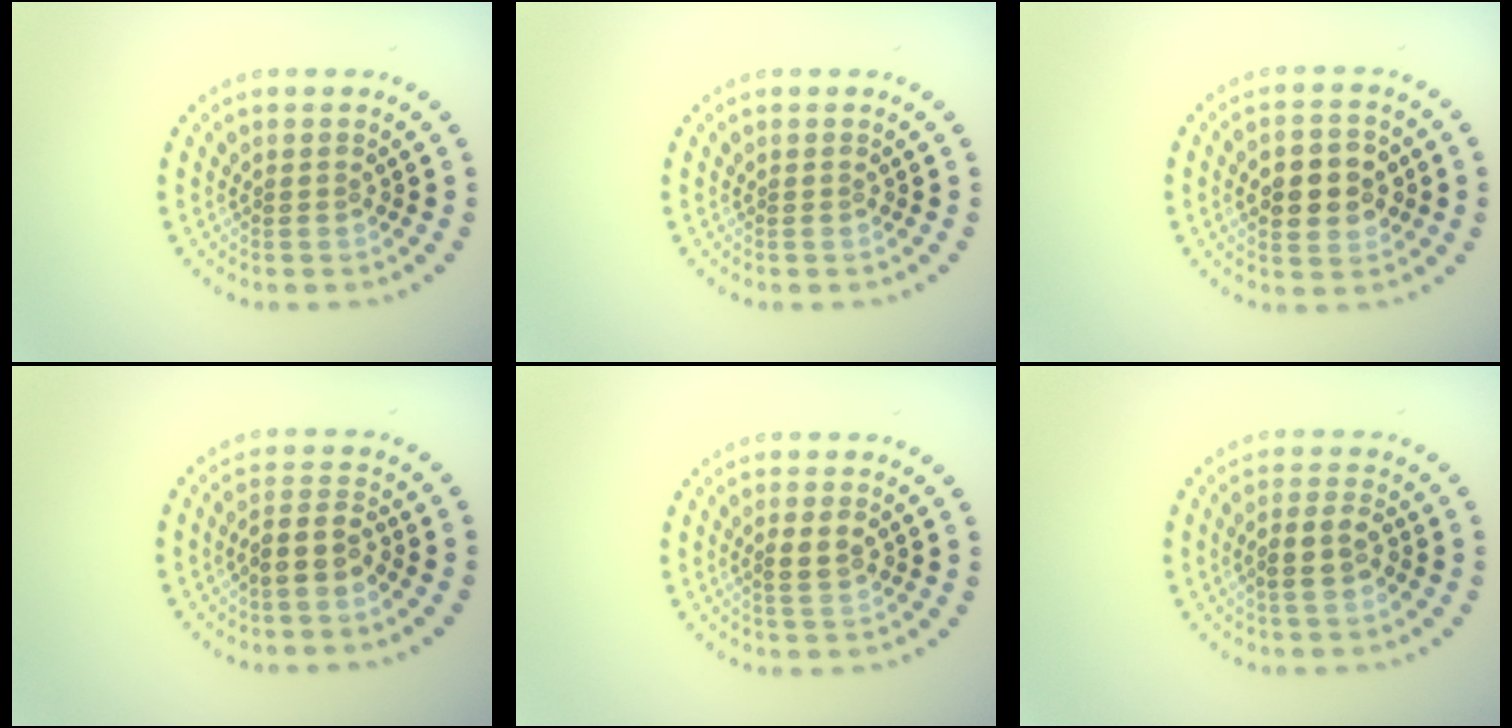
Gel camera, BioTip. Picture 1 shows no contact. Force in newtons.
{"total": 0.0}
{"total": 5.2, "press": 5.2, "slide": 0.4}
{"total": 2.5, "press": 2.1, "slide": 1.3}
{"total": 1.9, "press": 1.8, "slide": 0.6}
{"total": 2.9, "press": 2.7, "slide": 0.9}